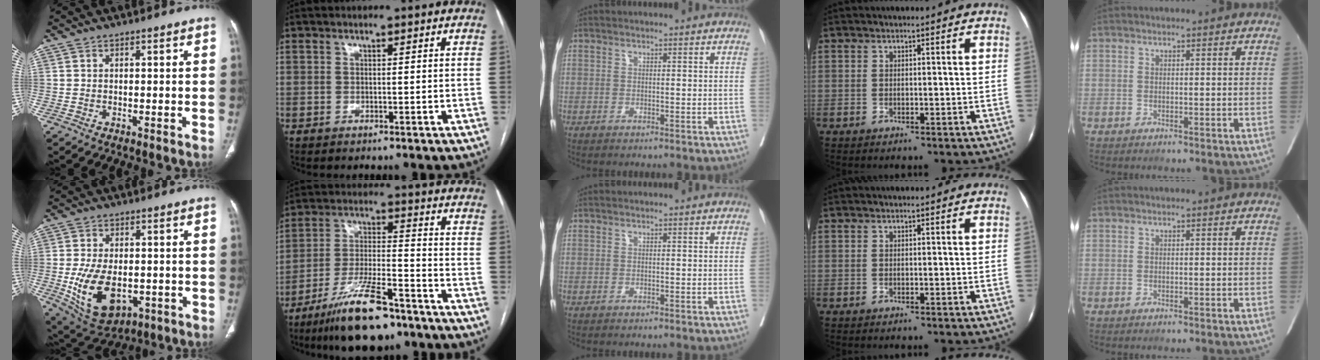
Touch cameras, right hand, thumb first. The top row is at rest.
{"thumb": {"total": 13.8, "force": [-3.0, 8.3, 10.5], "torque": [-0.174, -0.002, -0.029]}, "index": {"total": 14.1, "force": [-9.9, 2.9, 9.6], "torque": [-0.183, -0.015, -0.174]}}